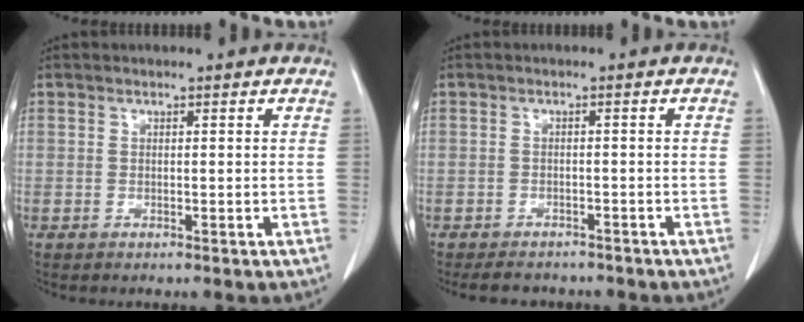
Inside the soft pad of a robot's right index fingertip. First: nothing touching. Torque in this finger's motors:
{"motor_torque": [-0.13, -0.07, 0.01, 0.00]}